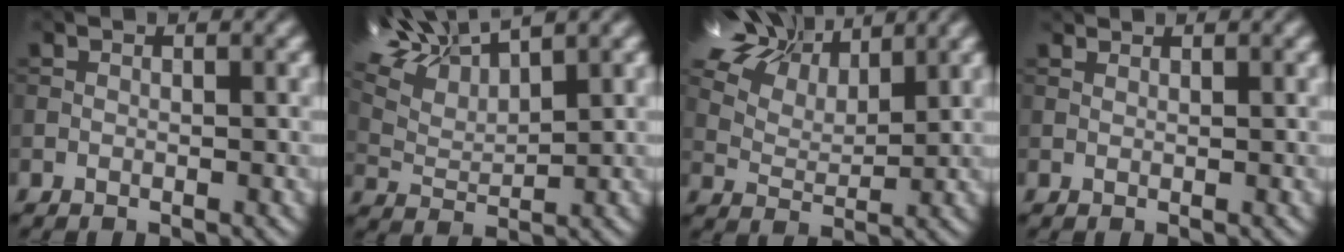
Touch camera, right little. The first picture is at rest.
{"total": 6.5, "force": [5.5, 1.0, 3.2], "torque": [-0.097, 0.011, 0.126]}
{"total": 8.7, "force": [7.3, 2.6, 3.9], "torque": [-0.122, 0.013, 0.133]}
{"total": 1.0, "force": [0.5, -0.7, -0.6], "torque": [0.001, -0.016, 0.022]}